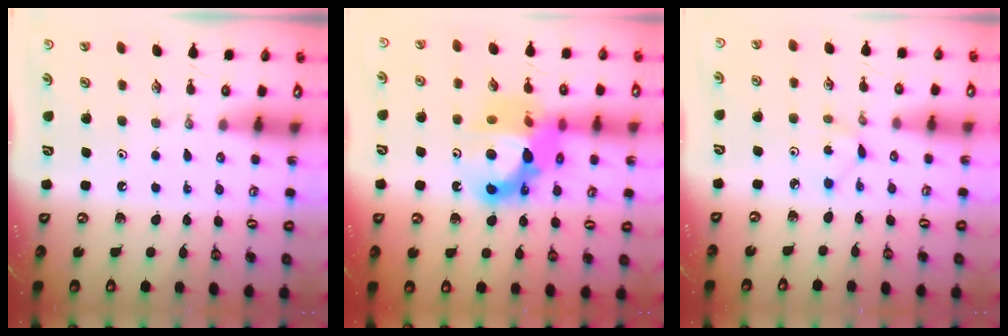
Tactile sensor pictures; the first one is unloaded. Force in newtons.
{"total": 15.7, "press": 15.7, "slide": 1.3}
{"total": 1.3, "press": 1.2, "slide": 0.1}